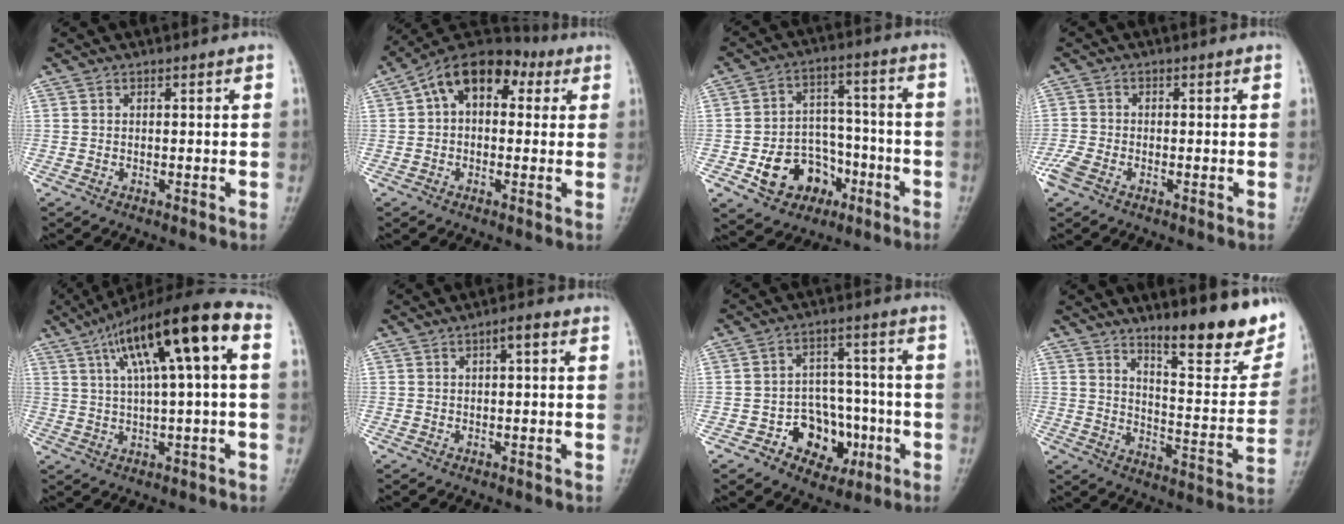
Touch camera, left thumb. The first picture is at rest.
{"total": 12.1, "force": [3.1, 7.8, 8.6], "torque": [-0.110, 0.037, 0.036]}
{"total": 12.4, "force": [-5.5, 9.5, 5.8], "torque": [-0.053, 0.052, -0.081]}
{"total": 4.0, "force": [-2.5, 2.2, 2.3], "torque": [-0.064, 0.001, -0.051]}
{"total": 16.6, "force": [4.6, 3.6, 15.6], "torque": [-0.253, 0.037, 0.072]}
{"total": 1.9, "force": [0.3, 0.4, 1.9], "torque": [-0.028, 0.011, 0.003]}
{"total": 10.9, "force": [-4.1, 8.6, 5.3], "torque": [-0.028, 0.042, -0.059]}
{"total": 16.2, "force": [10.9, 4.0, 11.3], "torque": [-0.110, -0.078, 0.165]}